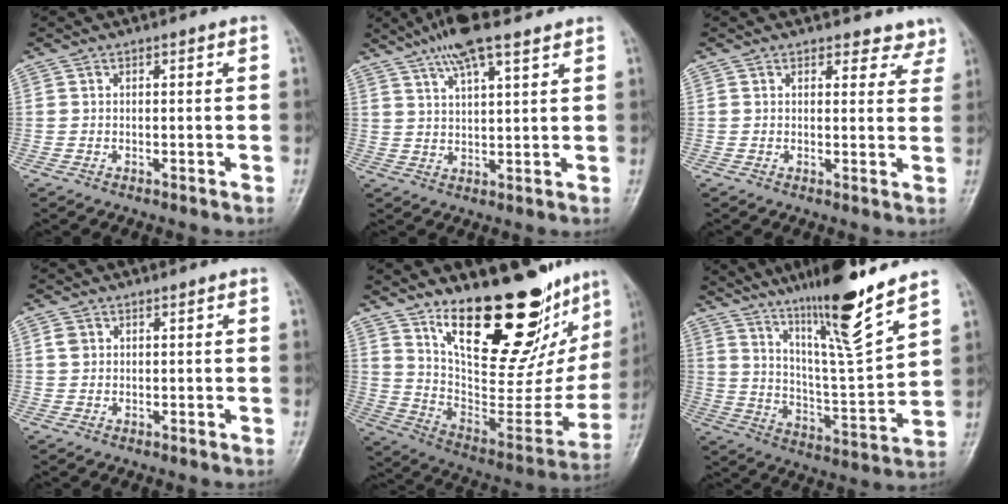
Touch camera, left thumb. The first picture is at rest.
{"total": 9.3, "force": [6.6, 2.2, 6.2], "torque": [-0.106, -0.011, 0.114]}
{"total": 4.9, "force": [4.3, 2.3, -0.2], "torque": [0.041, -0.024, 0.028]}
{"total": 1.7, "force": [0.7, 1.3, 0.8], "torque": [-0.008, 0.001, 0.013]}
{"total": 29.0, "force": [18.9, 11.0, 19.0], "torque": [-0.234, -0.102, 0.303]}
{"total": 18.0, "force": [13.1, 0.7, 12.2], "torque": [-0.187, -0.078, 0.228]}